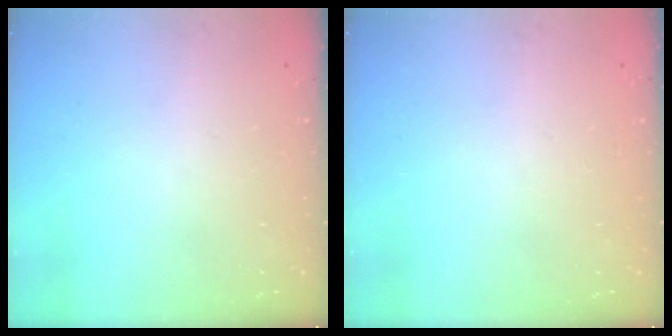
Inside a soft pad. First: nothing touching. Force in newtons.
{"total": 0.0}